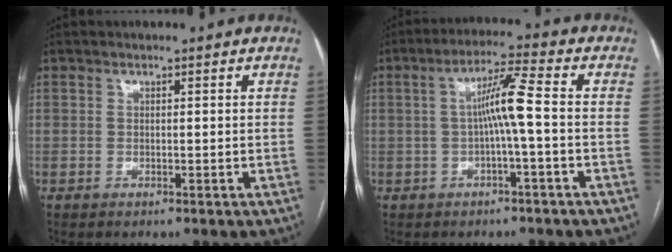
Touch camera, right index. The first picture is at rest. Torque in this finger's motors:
{"motor_torque": [1.07, 0.13, 0.29, 0.15]}